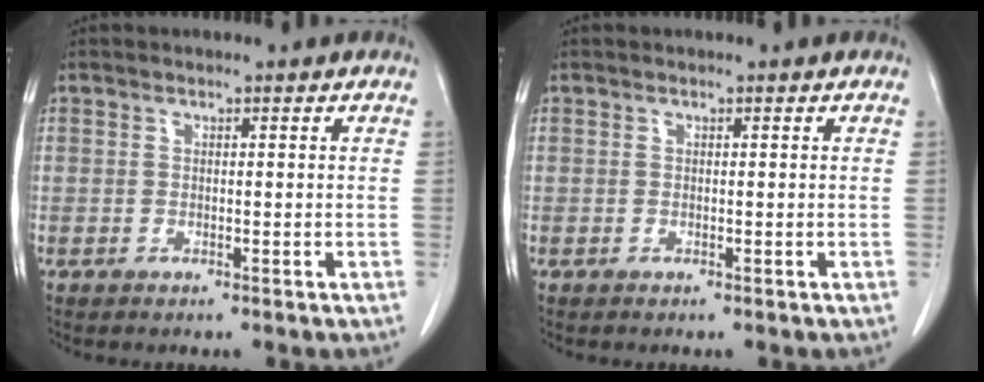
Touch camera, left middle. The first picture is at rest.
{"total": 0.0}